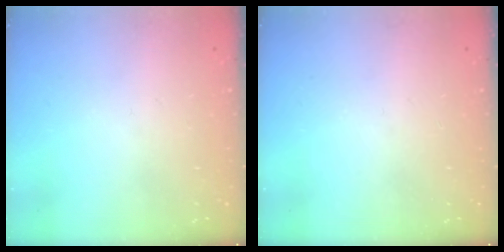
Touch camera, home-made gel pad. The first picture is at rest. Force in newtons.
{"total": 0.0}